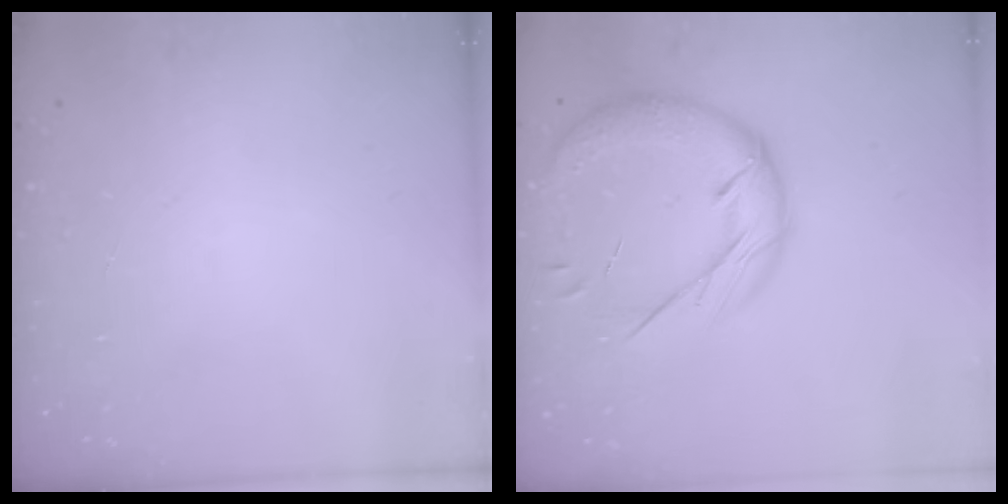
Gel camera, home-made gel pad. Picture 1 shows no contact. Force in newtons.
{"total": 19.1, "press": 18.9, "slide": 2.6}